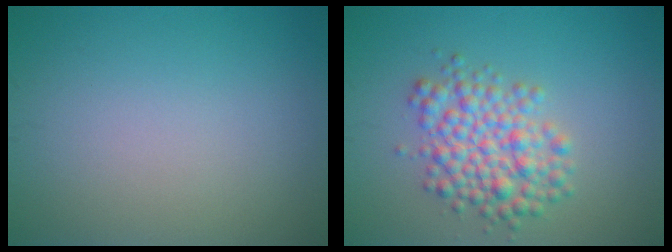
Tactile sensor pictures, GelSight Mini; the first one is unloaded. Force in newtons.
{"total": 5.0, "press": 4.9, "slide": 0.2}